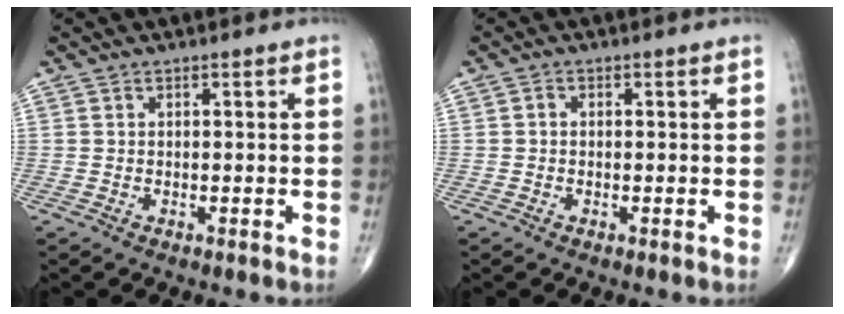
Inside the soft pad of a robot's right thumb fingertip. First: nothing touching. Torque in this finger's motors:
{"motor_torque": [-0.33, -0.31, 0.12, -0.04, 0.02]}